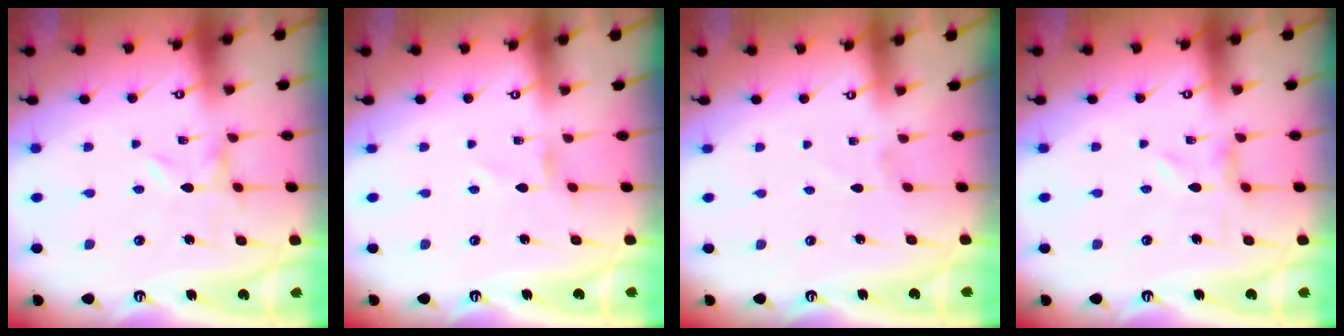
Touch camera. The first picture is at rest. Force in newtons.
{"total": 0.8, "press": 0.8, "slide": 0.2}
{"total": 1.3, "press": 1.3, "slide": 0.1}
{"total": 0.7, "press": 0.6, "slide": 0.3}